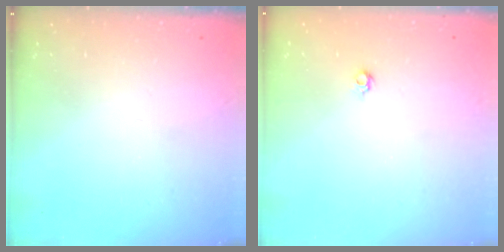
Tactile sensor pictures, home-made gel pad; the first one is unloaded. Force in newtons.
{"total": 3.7, "press": 3.6, "slide": 0.7}